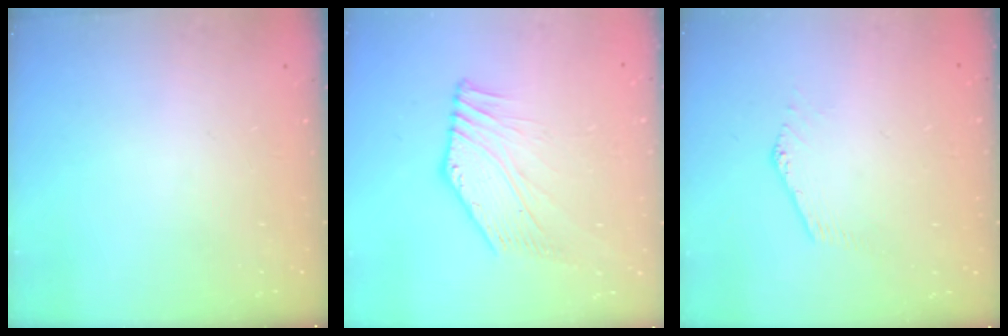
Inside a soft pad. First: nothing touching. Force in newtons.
{"total": 2.6, "press": 2.5, "slide": 0.9}
{"total": 0.7, "press": 0.6, "slide": 0.2}